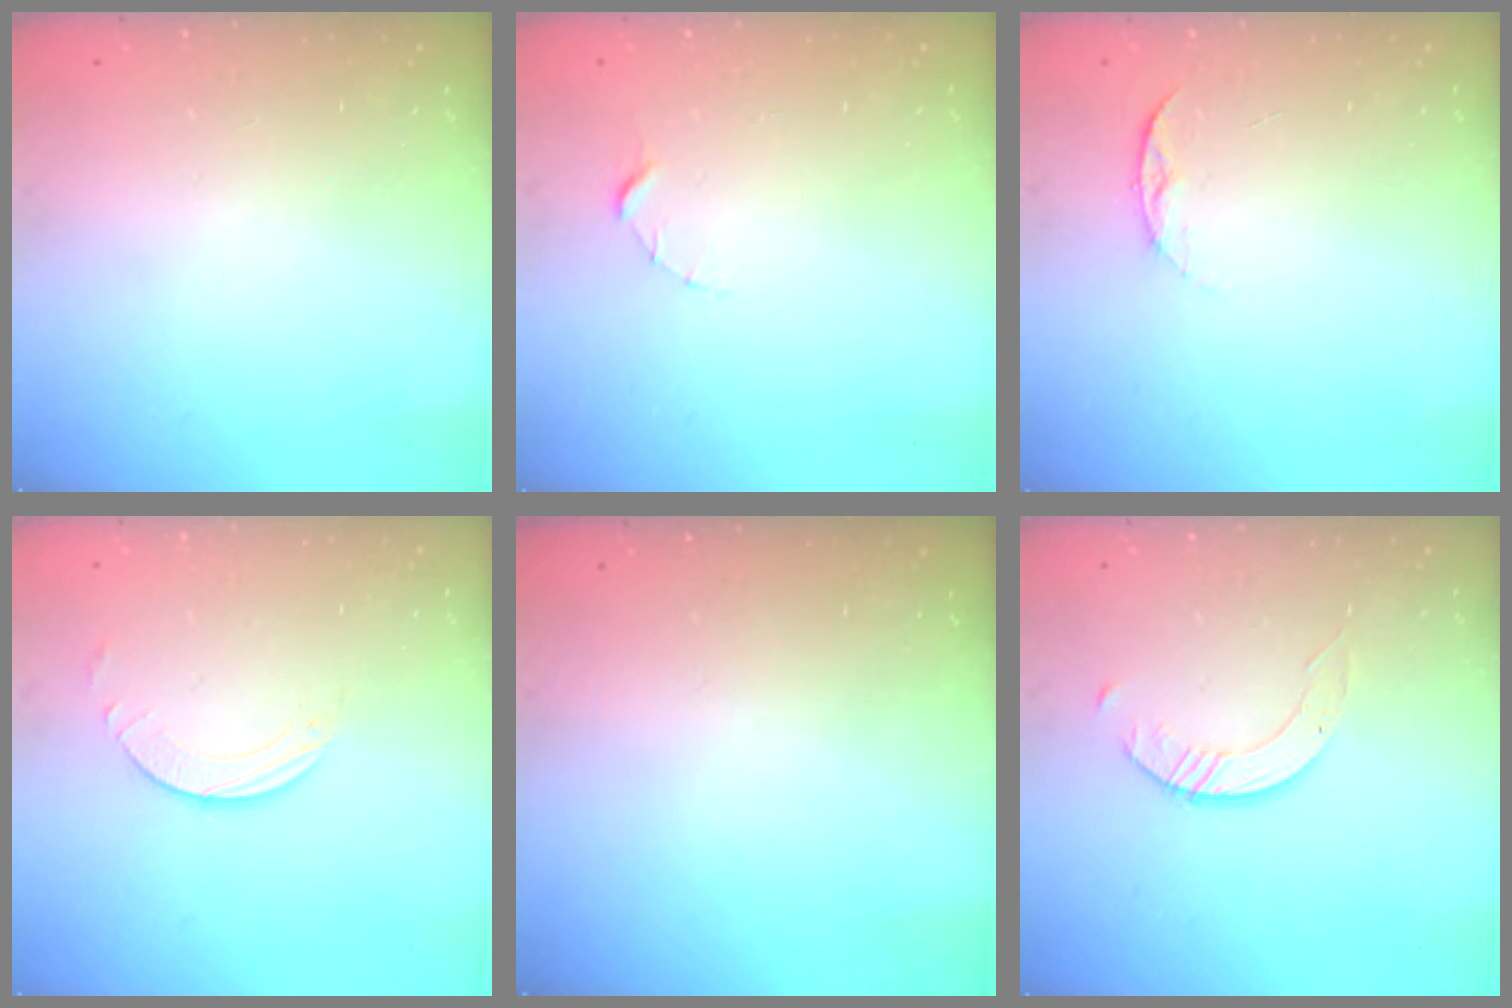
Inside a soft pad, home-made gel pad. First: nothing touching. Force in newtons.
{"total": 1.5, "press": 1.5, "slide": 0.2}
{"total": 5.2, "press": 5.2, "slide": 0.6}
{"total": 1.9, "press": 1.9, "slide": 0.1}
{"total": 0.0}
{"total": 2.4, "press": 2.4, "slide": 0.3}